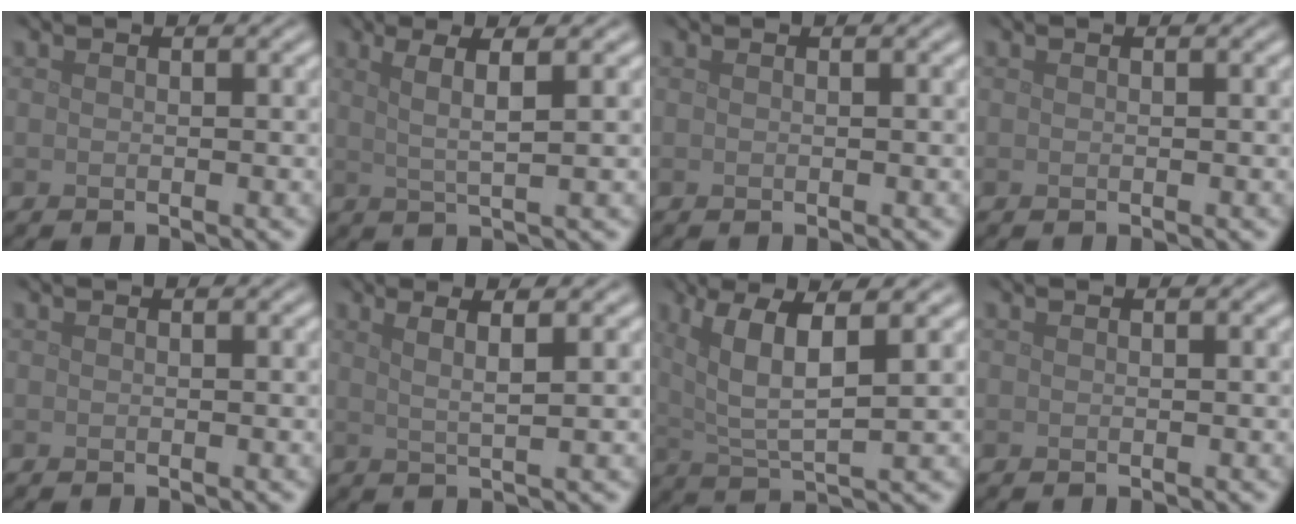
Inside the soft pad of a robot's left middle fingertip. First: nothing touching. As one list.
[{"total": 3.1, "force": [1.3, 0.4, 2.8], "torque": [-0.050, 0.001, 0.023]}, {"total": 0.0}, {"total": 0.0}, {"total": 0.0}, {"total": 3.1, "force": [1.6, 0.7, 2.5], "torque": [-0.035, 0.004, 0.005]}, {"total": 6.3, "force": [2.8, 1.7, 5.4], "torque": [-0.107, 0.001, 0.055]}, {"total": 0.0}]